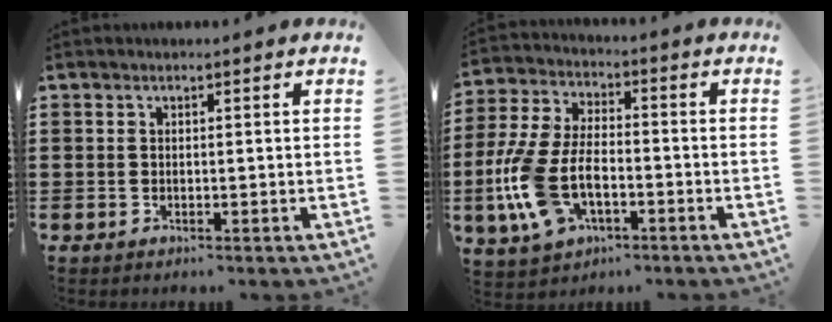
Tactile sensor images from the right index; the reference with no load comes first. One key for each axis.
{"total": 10.9, "fx": -3.2, "fy": 5.9, "fz": 8.6, "tx": -0.221, "ty": -0.011, "tz": -0.064}